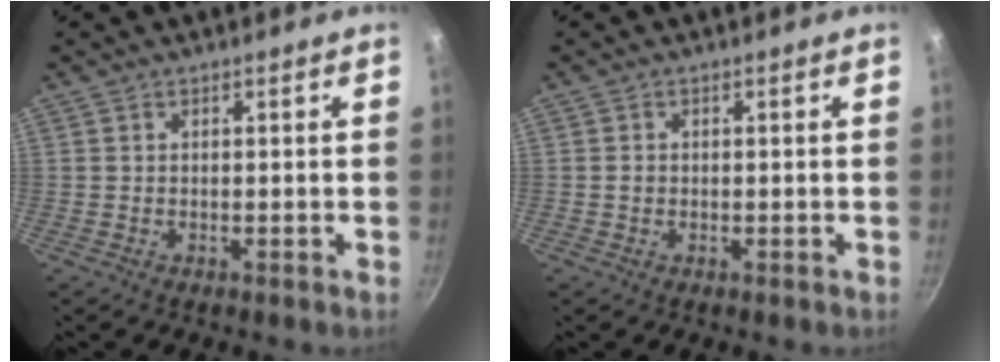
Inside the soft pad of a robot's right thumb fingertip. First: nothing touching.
{"total": 0.9, "force": [-0.1, 0.8, 0.4], "torque": [-0.003, 0.001, -0.002]}